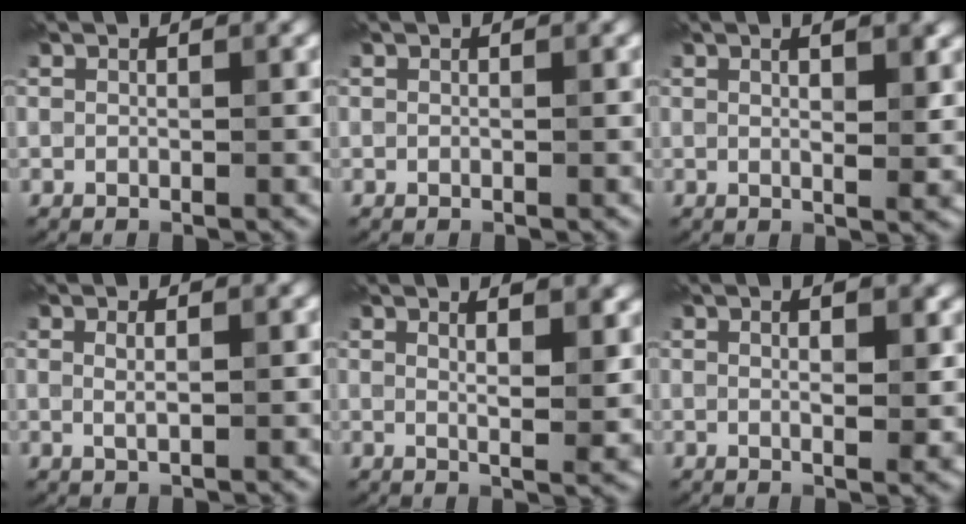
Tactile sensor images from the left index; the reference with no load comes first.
{"total": 0.0}
{"total": 4.4, "force": [1.5, 1.4, 3.8], "torque": [-0.037, 0.009, 0.008]}
{"total": 1.2, "force": [0.3, 0.4, 1.1], "torque": [-0.018, -0.001, 0.004]}
{"total": 6.3, "force": [3.2, 2.1, 5.0], "torque": [-0.043, 0.020, 0.025]}
{"total": 3.7, "force": [1.2, 1.2, 3.2], "torque": [-0.028, 0.007, 0.005]}